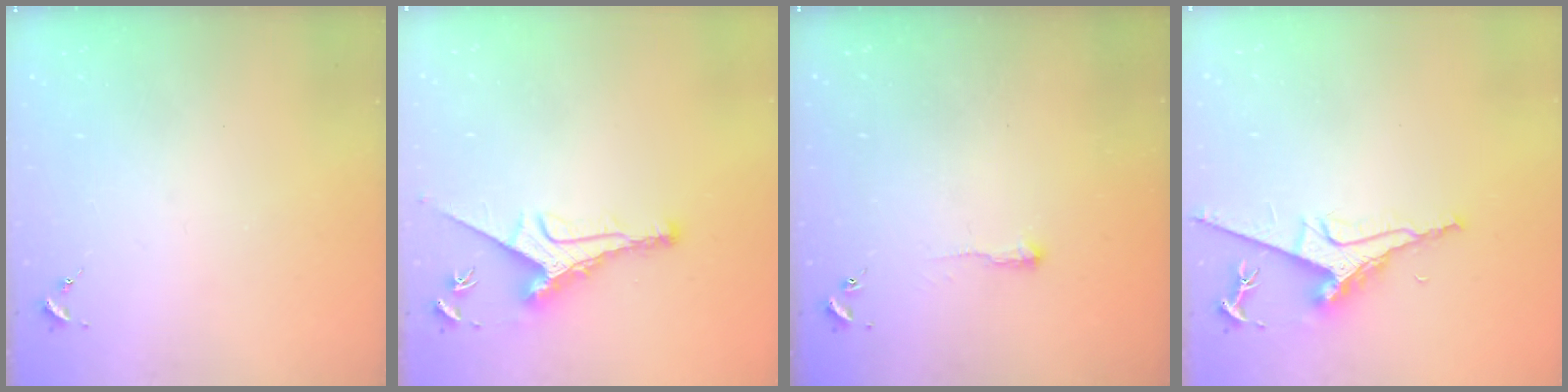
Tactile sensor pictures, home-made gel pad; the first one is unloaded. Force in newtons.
{"total": 9.6, "press": 9.6, "slide": 0.3}
{"total": 4.7, "press": 4.7, "slide": 0.3}
{"total": 9.3, "press": 9.2, "slide": 1.3}